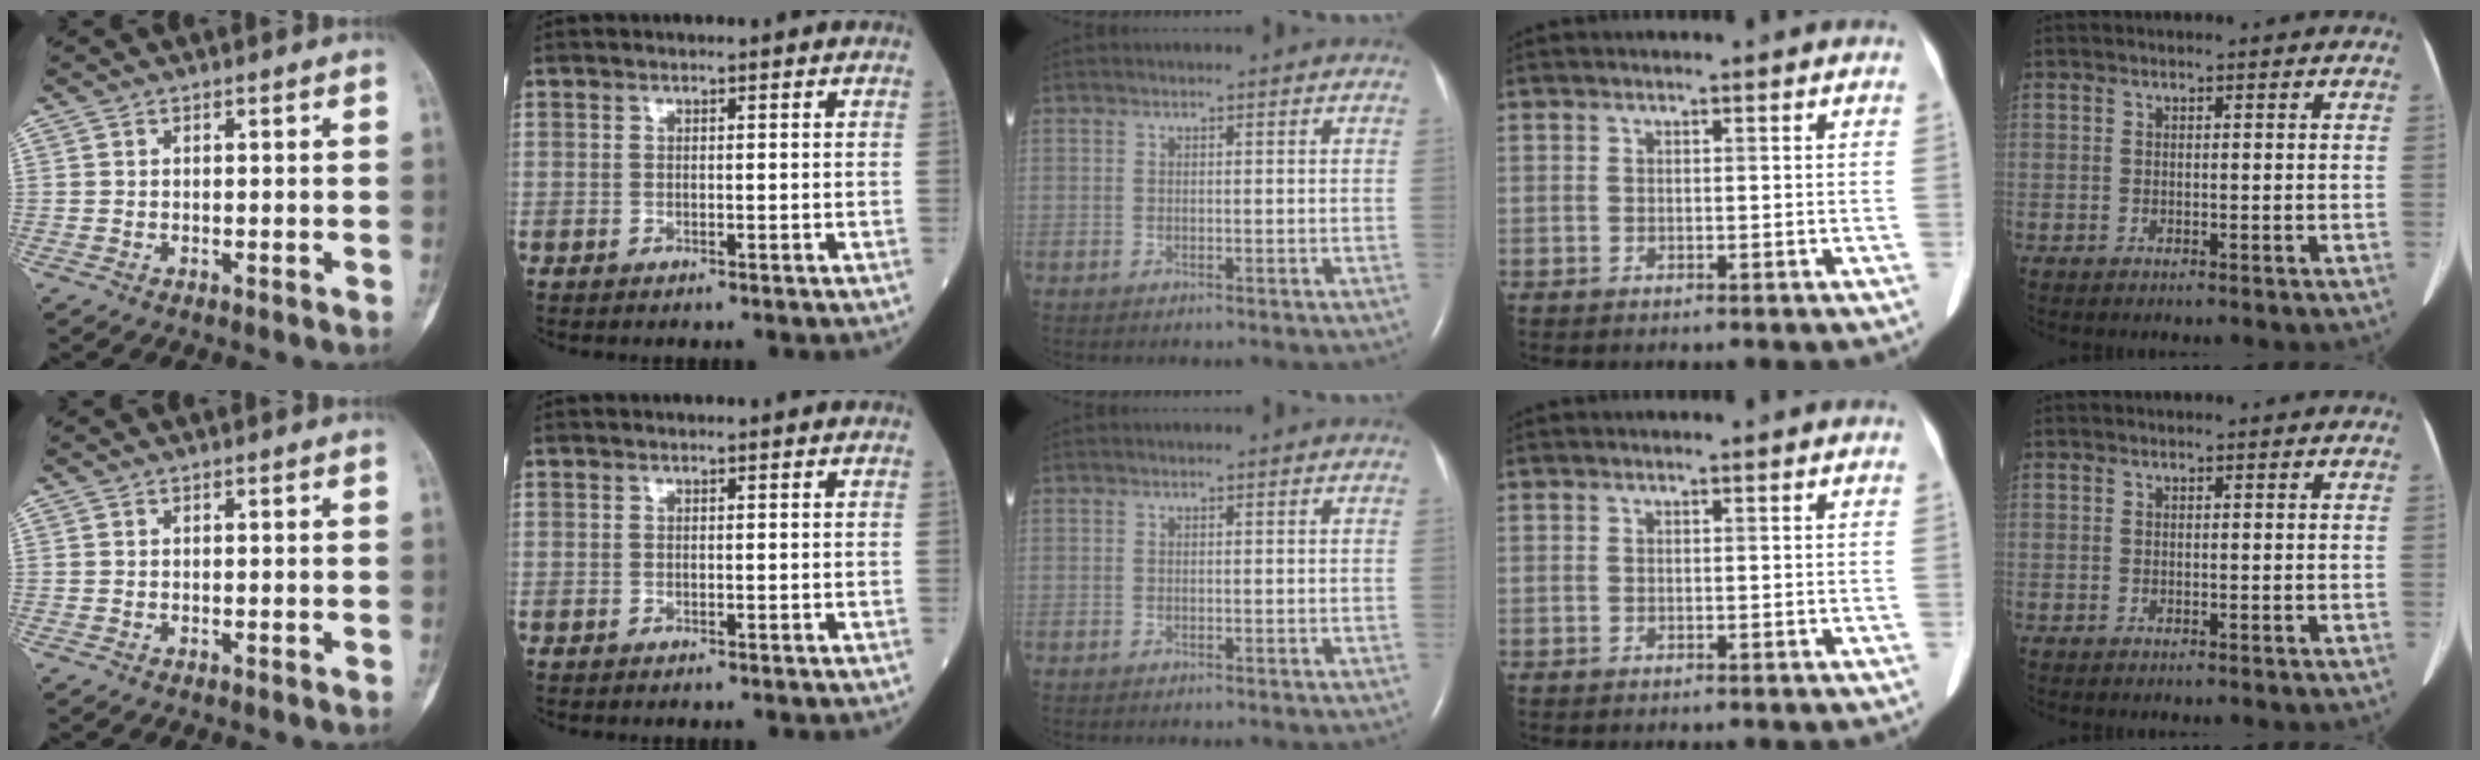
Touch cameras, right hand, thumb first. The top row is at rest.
{}